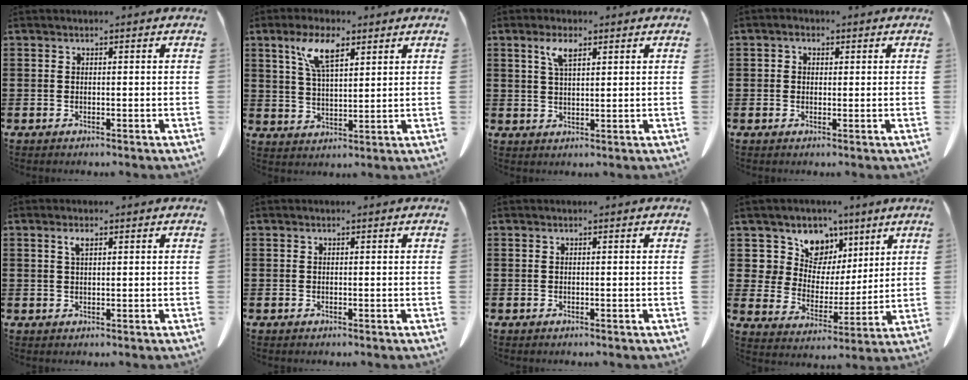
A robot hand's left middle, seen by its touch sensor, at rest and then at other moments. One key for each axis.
{"total": 8.0, "fx": 4.5, "fy": 2.8, "fz": 6.0, "tx": -0.129, "ty": 0.010, "tz": 0.081}
{"total": 4.1, "fx": 2.2, "fy": 1.3, "fz": 3.2, "tx": -0.071, "ty": 0.005, "tz": 0.040}
{"total": 1.4, "fx": 0.6, "fy": 1.0, "fz": 0.7, "tx": -0.008, "ty": 0.002, "tz": 0.009}
{"total": 1.9, "fx": 0.9, "fy": 0.6, "fz": 1.6, "tx": -0.036, "ty": 0.001, "tz": 0.017}
{"total": 0.0}
{"total": 0.0}
{"total": 8.7, "fx": 5.8, "fy": 6.2, "fz": 1.9, "tx": -0.085, "ty": -0.033, "tz": 0.109}